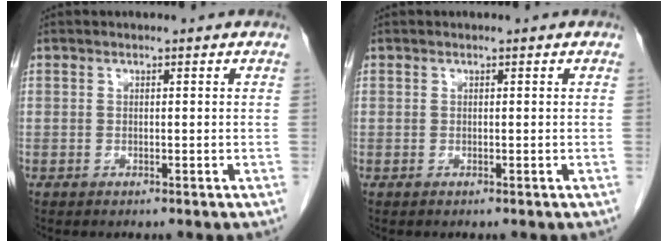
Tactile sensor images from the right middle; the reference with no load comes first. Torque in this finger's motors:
{"motor_torque": [0.10, -0.12, -0.07, -0.01]}